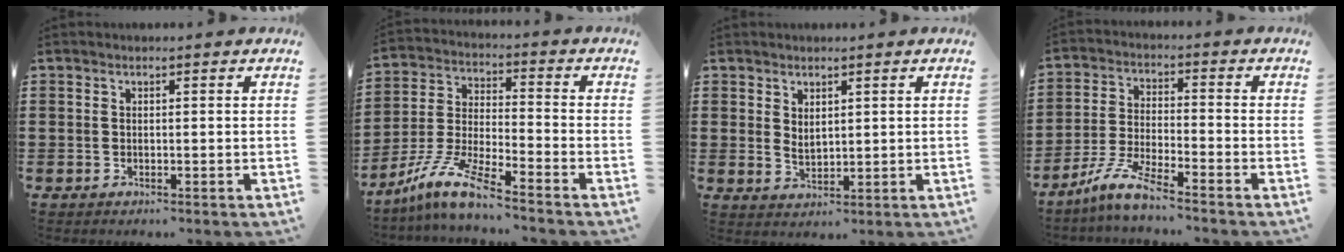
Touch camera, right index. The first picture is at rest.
{"total": 9.0, "force": [-7.5, 0.2, 5.0], "torque": [-0.126, -0.007, -0.157]}
{"total": 2.0, "force": [1.6, 1.0, 0.8], "torque": [-0.017, 0.002, 0.031]}
{"total": 6.6, "force": [-5.6, 0.1, 3.6], "torque": [-0.100, -0.017, -0.116]}